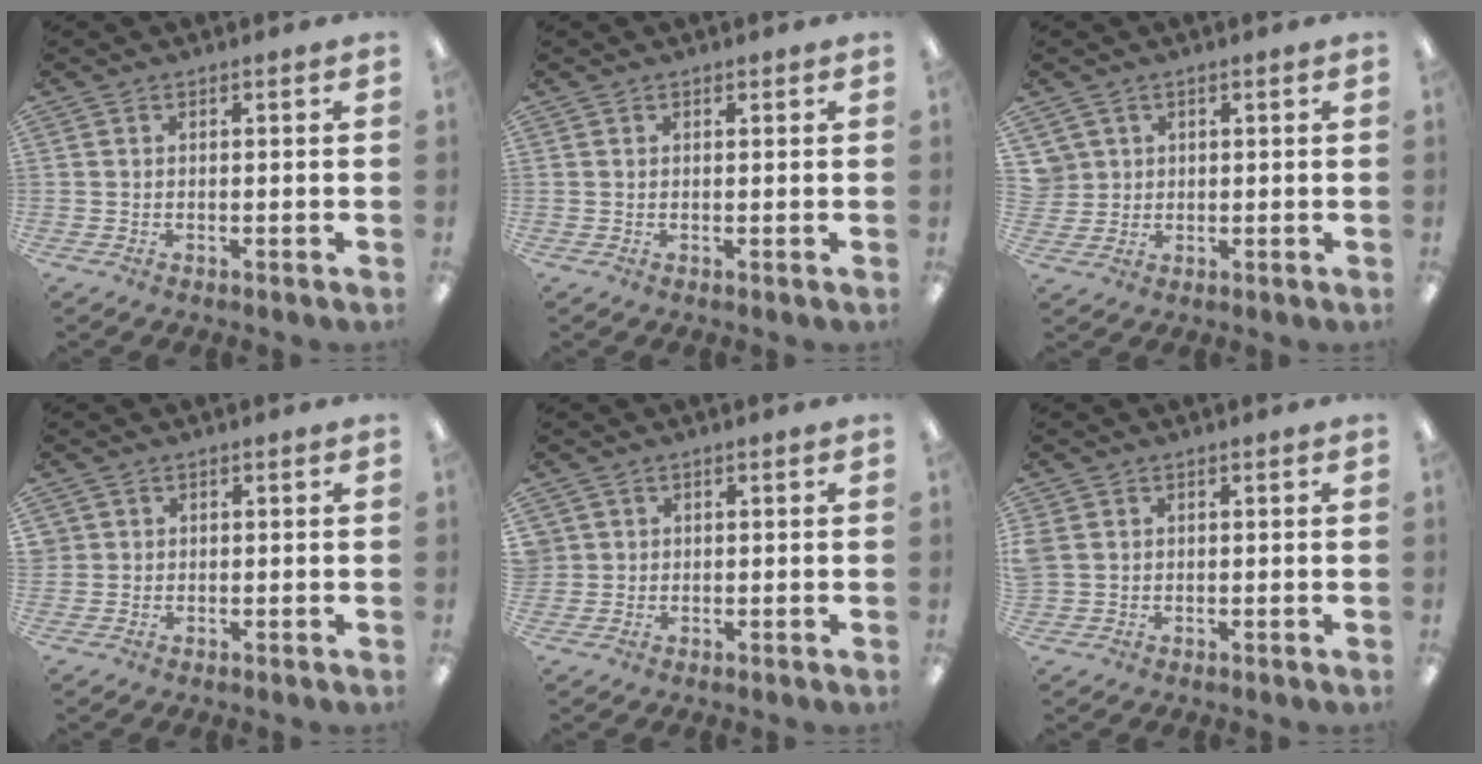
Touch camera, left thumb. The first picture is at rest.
{"total": 0.6, "force": [0.5, 0.4, 0.1], "torque": [-0.002, 0.001, 0.009]}
{"total": 3.5, "force": [1.3, 3.3, 0.0], "torque": [-0.004, 0.003, 0.024]}
{"total": 1.5, "force": [0.5, 1.4, -0.1], "torque": [0.000, 0.002, 0.009]}
{"total": 2.1, "force": [0.6, 2.0, -0.3], "torque": [-0.001, 0.005, 0.011]}
{"total": 2.5, "force": [0.7, 2.2, 0.9], "torque": [-0.018, 0.004, 0.014]}